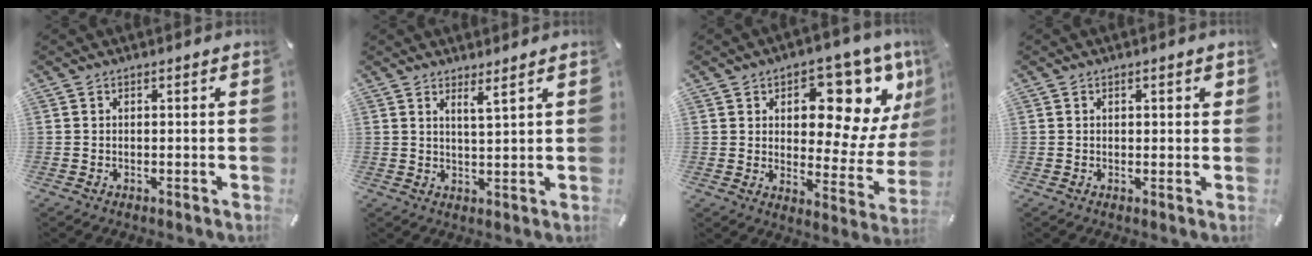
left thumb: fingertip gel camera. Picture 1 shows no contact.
{"total": 3.3, "force": [2.7, -0.6, 1.8], "torque": [-0.039, -0.014, 0.047]}
{"total": 15.2, "force": [8.5, 8.4, 9.4], "torque": [-0.100, -0.080, 0.138]}
{"total": 1.5, "force": [0.4, 0.8, 1.3], "torque": [-0.019, 0.003, 0.004]}